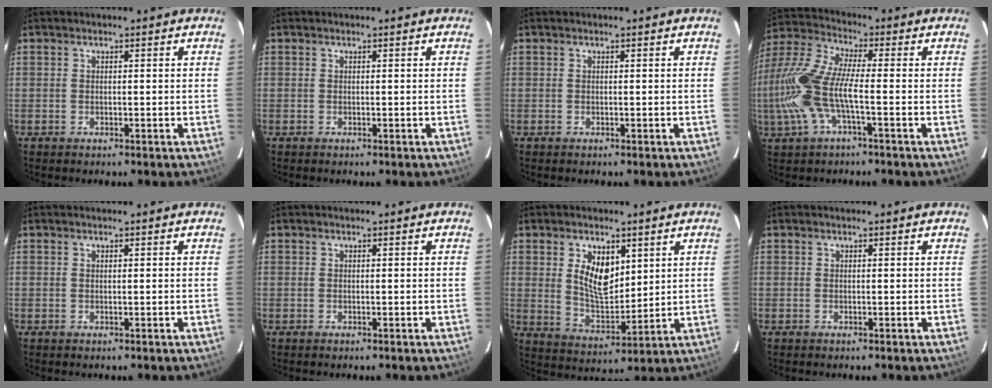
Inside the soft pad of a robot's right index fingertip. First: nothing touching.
{"total": 0.0}
{"total": 0.0}
{"total": 15.3, "force": [-3.3, 4.7, 14.2], "torque": [-0.299, -0.003, -0.067]}
{"total": 0.0}
{"total": 0.0}
{"total": 9.2, "force": [3.3, 5.1, 7.0], "torque": [-0.125, 0.003, 0.072]}
{"total": 0.0}